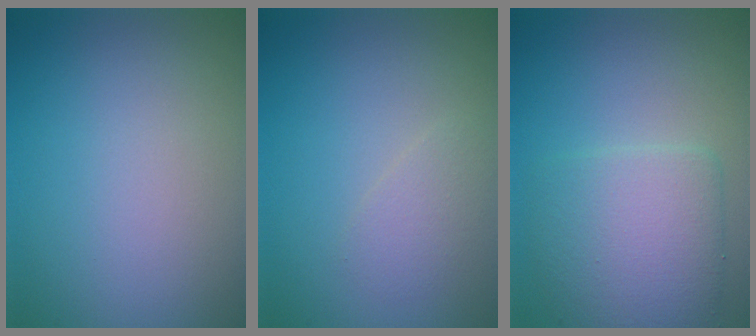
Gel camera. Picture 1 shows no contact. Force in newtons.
{"total": 1.3, "press": 1.3, "slide": 0.1}
{"total": 4.9, "press": 4.8, "slide": 0.3}